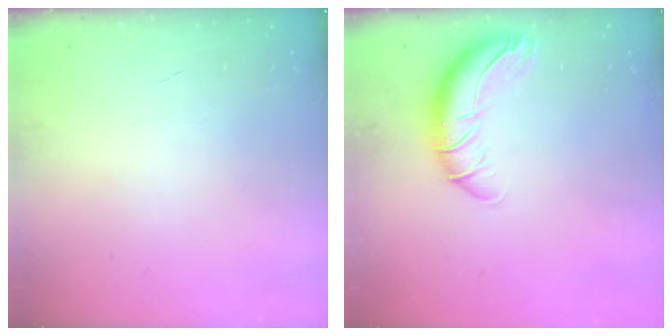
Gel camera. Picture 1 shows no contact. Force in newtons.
{"total": 11.6, "press": 11.2, "slide": 3.0}